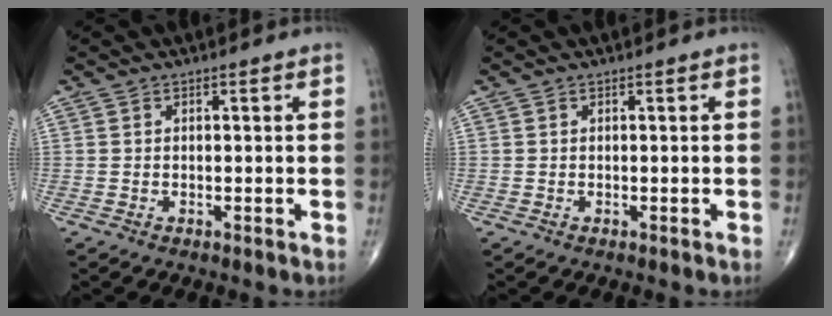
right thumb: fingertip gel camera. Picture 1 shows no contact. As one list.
[{"total": 0.0}]